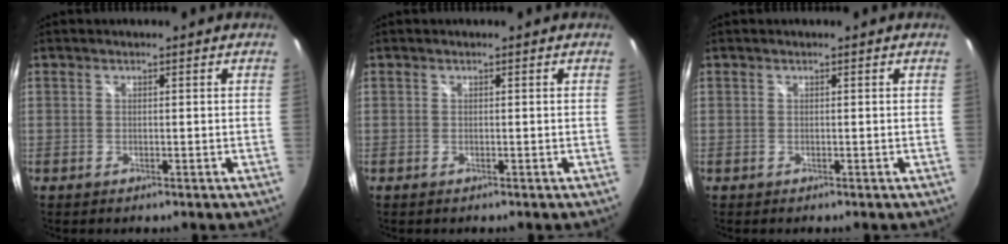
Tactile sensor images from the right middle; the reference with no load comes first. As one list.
[{"total": 0.0}, {"total": 0.0}]